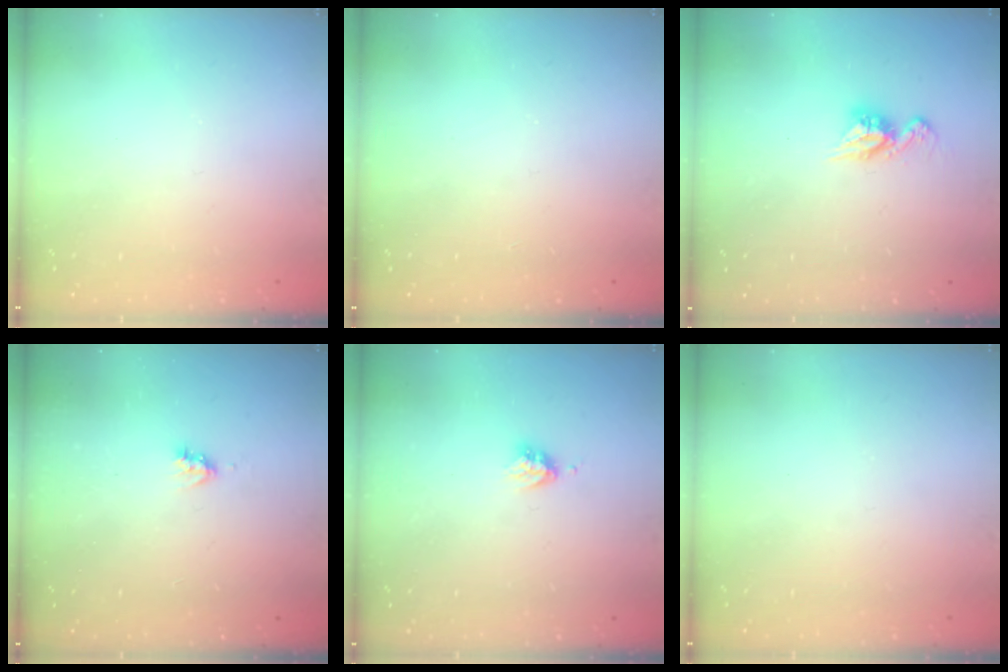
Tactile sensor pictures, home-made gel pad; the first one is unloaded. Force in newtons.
{"total": 1.7, "press": 1.7, "slide": 0.2}
{"total": 7.8, "press": 7.8, "slide": 0.6}
{"total": 2.6, "press": 2.6, "slide": 0.4}
{"total": 3.2, "press": 3.2, "slide": 0.3}
{"total": 0.0}